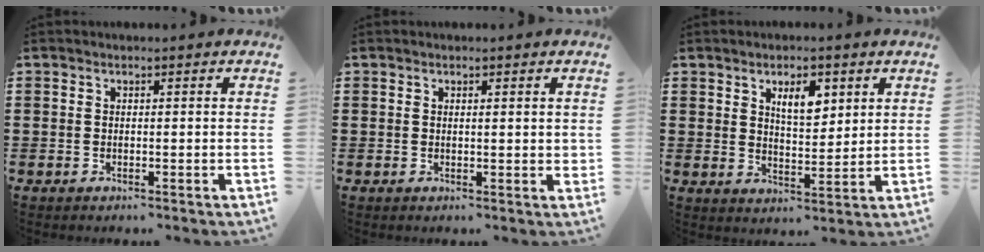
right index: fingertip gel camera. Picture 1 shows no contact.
{"total": 0.8, "force": [0.3, 0.2, 0.8], "torque": [-0.015, 0.003, 0.005]}
{"total": 5.2, "force": [2.6, 2.3, 3.9], "torque": [-0.061, -0.001, 0.039]}